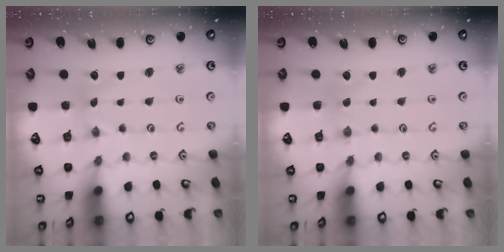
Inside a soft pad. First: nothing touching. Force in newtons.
{"total": 0.0}